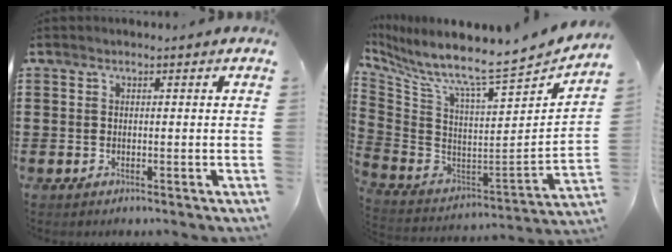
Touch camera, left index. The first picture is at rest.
{"total": 6.7, "force": [5.5, -0.2, 3.9], "torque": [-0.092, -0.071, 0.078]}